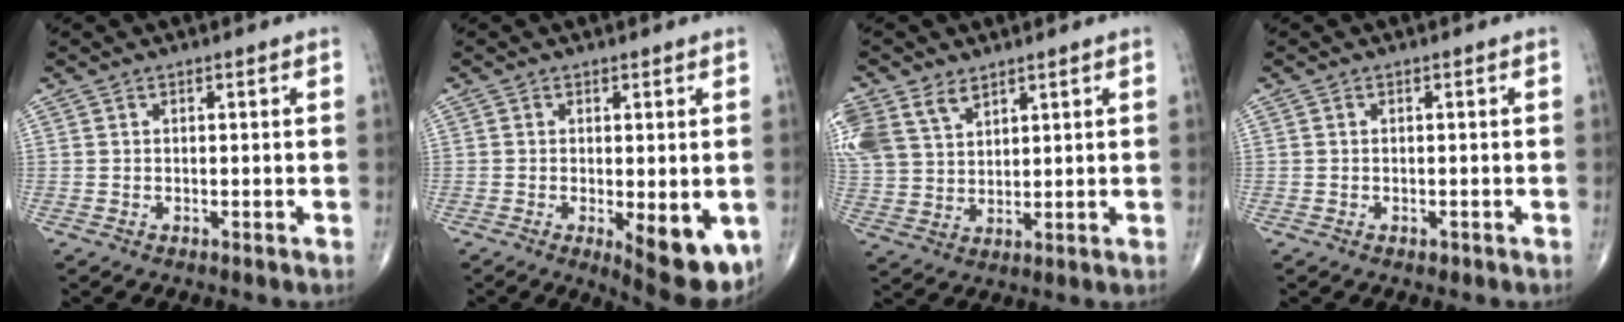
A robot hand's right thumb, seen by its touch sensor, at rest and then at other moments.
{"total": 10.1, "force": [-2.7, 3.8, 8.9], "torque": [-0.110, -0.020, -0.029]}
{"total": 14.3, "force": [7.6, 9.6, 7.4], "torque": [-0.187, 0.008, 0.160]}
{"total": 0.7, "force": [-0.3, 0.5, 0.3], "torque": [-0.005, 0.000, -0.004]}